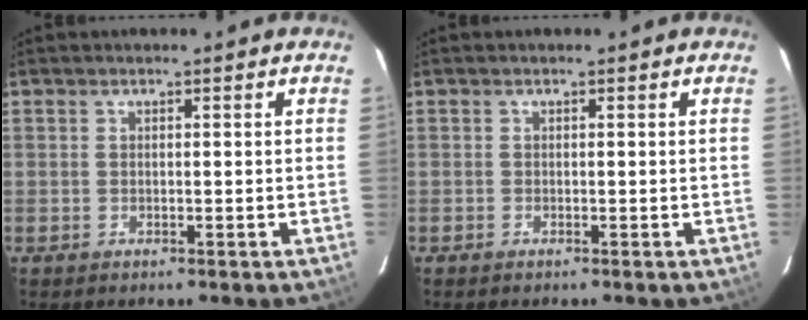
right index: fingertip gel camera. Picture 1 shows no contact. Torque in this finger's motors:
{"motor_torque": [-0.04, -0.06, -0.03, -0.03]}